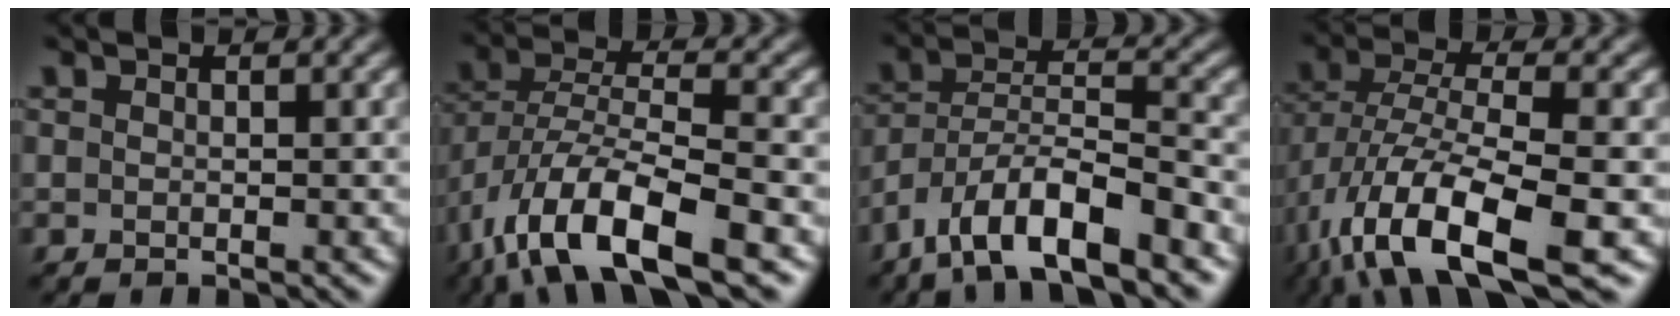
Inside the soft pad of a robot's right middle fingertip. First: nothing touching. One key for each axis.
{"total": 11.1, "fx": -6.1, "fy": 3.8, "fz": 8.4, "tx": -0.160, "ty": -0.007, "tz": -0.119}
{"total": 10.2, "fx": -6.9, "fy": 3.1, "fz": 6.8, "tx": -0.107, "ty": 0.013, "tz": -0.130}
{"total": 11.5, "fx": -5.4, "fy": 4.2, "fz": 9.3, "tx": -0.178, "ty": -0.009, "tz": -0.102}